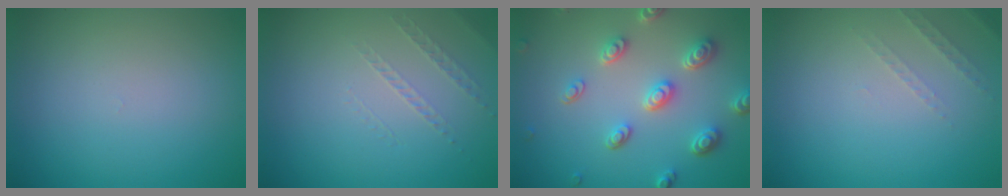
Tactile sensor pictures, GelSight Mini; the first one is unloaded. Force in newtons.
{"total": 1.0, "press": 0.4, "slide": 0.9}
{"total": 4.6, "press": 3.7, "slide": 2.7}
{"total": 1.3, "press": 1.2, "slide": 0.4}